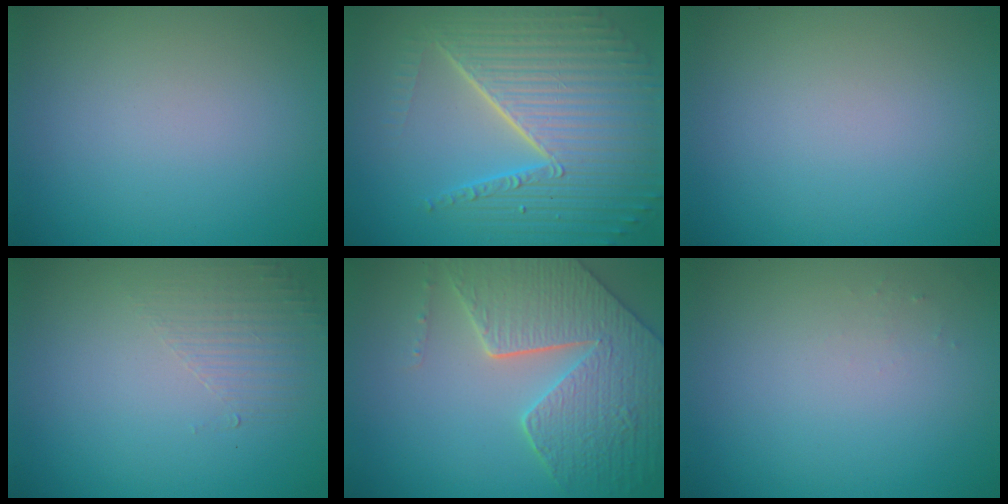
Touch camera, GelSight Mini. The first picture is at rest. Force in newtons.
{"total": 9.7, "press": 6.0, "slide": 7.6}
{"total": 0.0}
{"total": 1.6, "press": 0.4, "slide": 1.5}
{"total": 8.0, "press": 6.3, "slide": 5.0}
{"total": 0.5, "press": 0.5, "slide": 0.2}